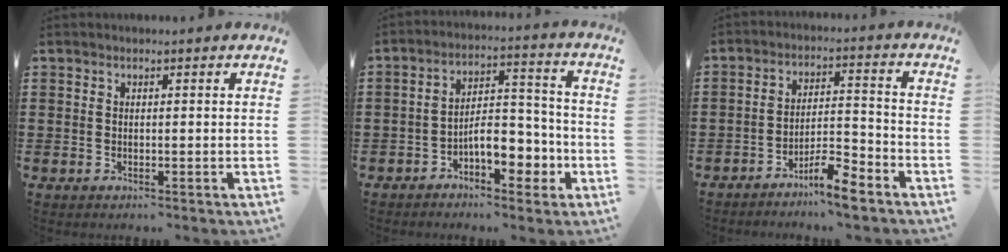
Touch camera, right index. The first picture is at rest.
{"total": 7.6, "force": [-3.3, 4.0, 5.6], "torque": [-0.078, 0.008, -0.062]}
{"total": 6.5, "force": [-5.5, 1.0, 3.3], "torque": [-0.053, 0.009, -0.100]}